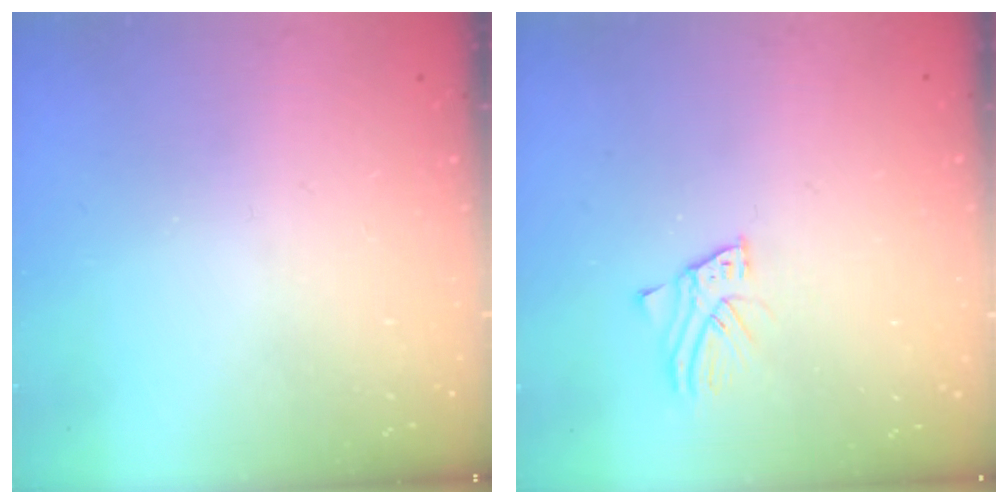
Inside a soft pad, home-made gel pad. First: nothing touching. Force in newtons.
{"total": 3.8, "press": 3.8, "slide": 0.2}